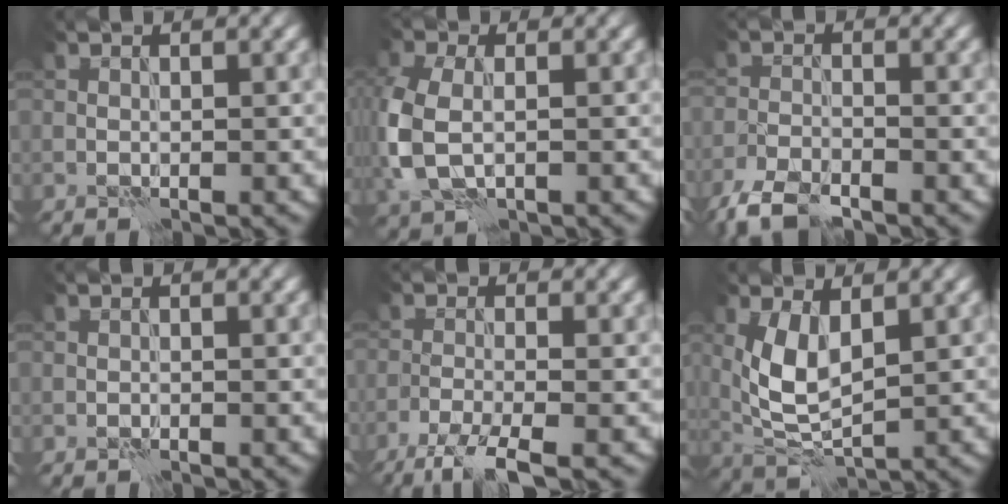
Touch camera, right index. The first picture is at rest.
{"total": 6.3, "force": [-0.6, 4.3, 4.6], "torque": [-0.128, -0.010, -0.009]}
{"total": 4.0, "force": [-3.3, 1.1, 1.9], "torque": [-0.036, -0.008, -0.074]}
{"total": 0.0}
{"total": 4.1, "force": [-2.7, 0.6, 3.1], "torque": [-0.055, -0.005, -0.061]}
{"total": 5.1, "force": [1.1, 2.4, 4.3], "torque": [-0.102, -0.006, 0.030]}